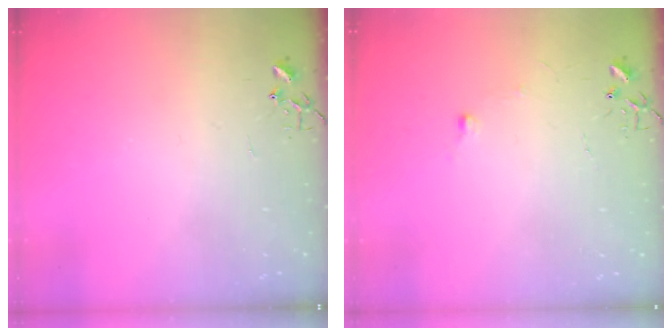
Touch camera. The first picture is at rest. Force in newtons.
{"total": 4.2, "press": 4.1, "slide": 0.6}